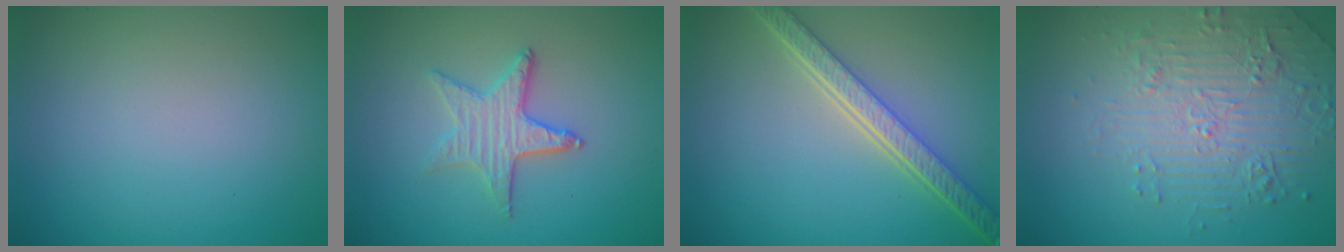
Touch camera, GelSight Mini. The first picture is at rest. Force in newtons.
{"total": 3.2, "press": 2.8, "slide": 1.5}
{"total": 5.4, "press": 4.1, "slide": 3.5}
{"total": 4.9, "press": 3.7, "slide": 3.2}